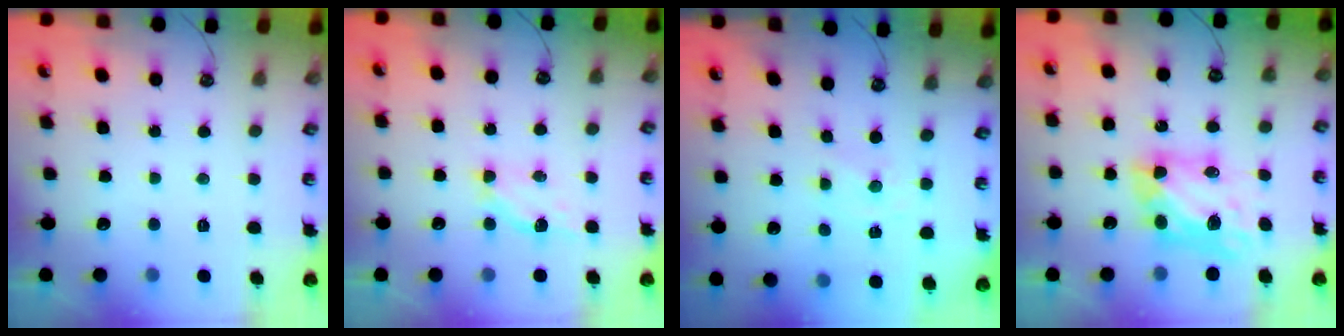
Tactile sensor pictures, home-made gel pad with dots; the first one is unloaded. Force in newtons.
{"total": 4.6, "press": 4.4, "slide": 1.2}
{"total": 0.0}
{"total": 8.1, "press": 8.1, "slide": 0.7}